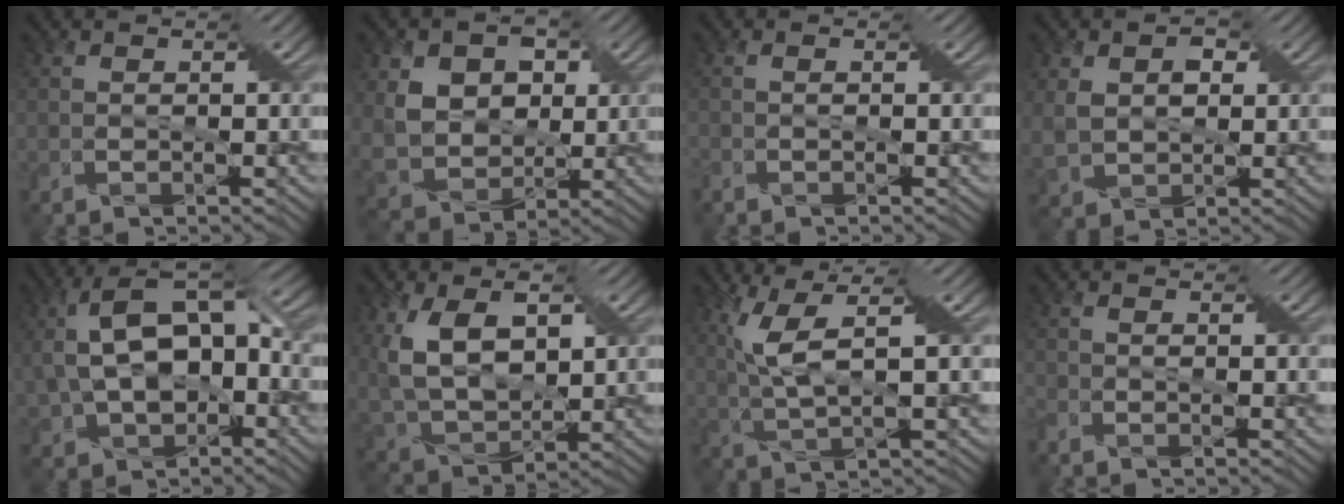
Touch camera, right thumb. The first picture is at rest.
{"total": 8.3, "force": [2.8, 6.6, 4.3], "torque": [-0.112, 0.011, 0.045]}
{"total": 1.2, "force": [-0.8, 0.3, 0.8], "torque": [-0.009, 0.002, -0.014]}
{"total": 5.3, "force": [1.9, 3.7, 3.2], "torque": [-0.093, 0.006, 0.039]}
{"total": 12.3, "force": [-0.4, 6.8, 10.2], "torque": [-0.206, 0.004, -0.006]}
{"total": 10.3, "force": [3.4, 5.8, 7.8], "torque": [-0.183, -0.002, 0.062]}
{"total": 5.5, "force": [2.4, 0.3, 5.0], "torque": [-0.129, 0.009, 0.050]}
{"total": 2.3, "force": [-1.7, 0.8, 1.3], "torque": [-0.023, -0.004, -0.036]}